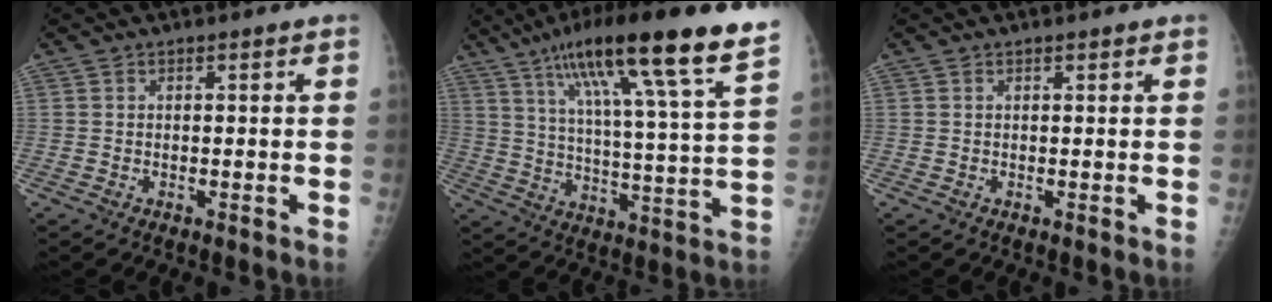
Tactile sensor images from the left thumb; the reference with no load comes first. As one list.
[{"total": 22.1, "force": [14.1, 1.8, 17.0], "torque": [-0.258, -0.033, 0.218]}, {"total": 0.8, "force": [0.6, 0.3, 0.4], "torque": [-0.005, -0.002, 0.006]}]